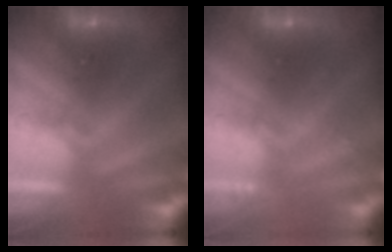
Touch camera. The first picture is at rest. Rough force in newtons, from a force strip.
{"total": 2.0}